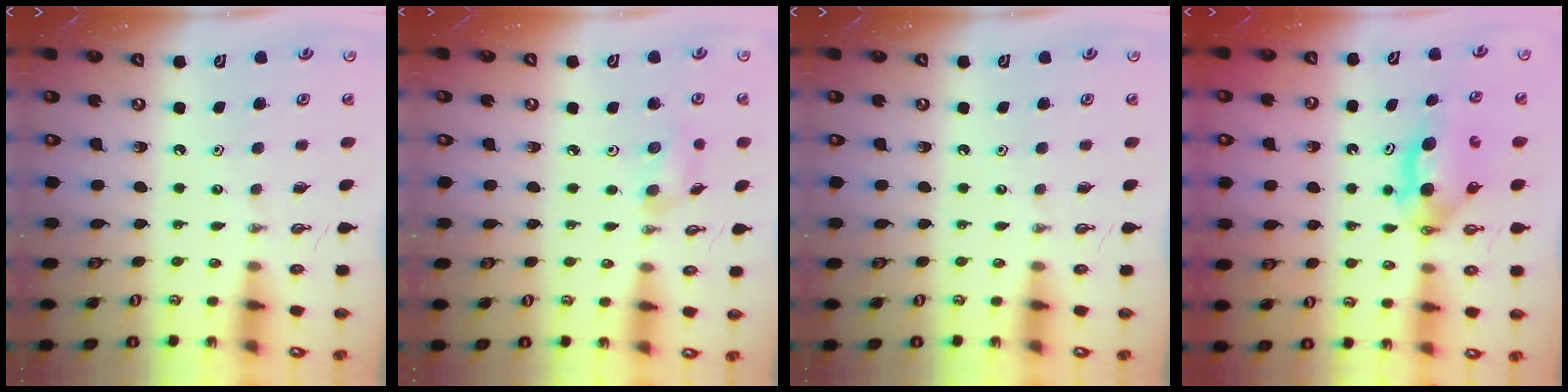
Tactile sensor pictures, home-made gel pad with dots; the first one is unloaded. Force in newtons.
{"total": 6.0, "press": 5.6, "slide": 2.4}
{"total": 0.0}
{"total": 6.6, "press": 6.0, "slide": 2.8}